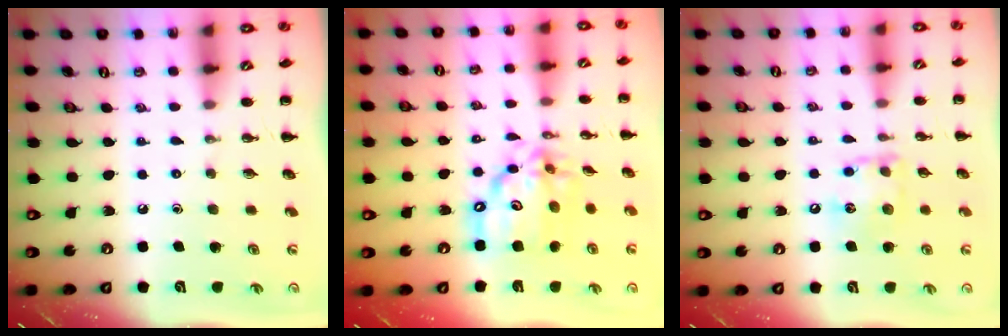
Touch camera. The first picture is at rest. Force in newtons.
{"total": 15.1, "press": 14.5, "slide": 4.2}
{"total": 10.1, "press": 10.1, "slide": 0.8}